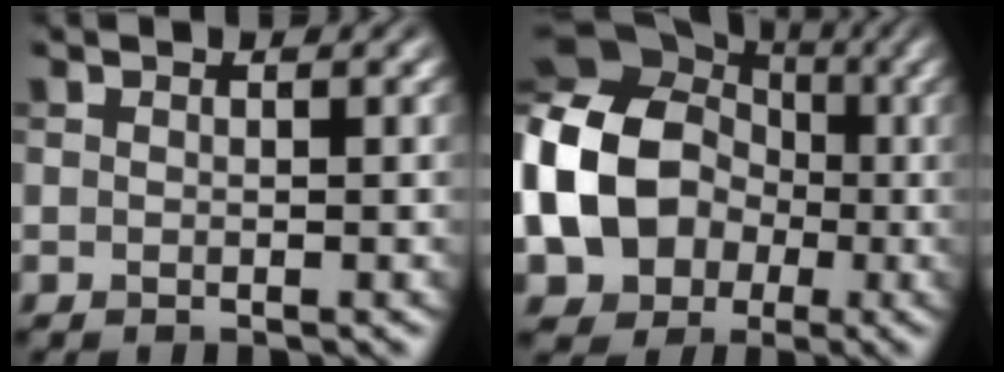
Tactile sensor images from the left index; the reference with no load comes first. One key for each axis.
{"total": 16.7, "fx": -2.2, "fy": 14.0, "fz": 8.9, "tx": -0.205, "ty": -0.006, "tz": -0.075}